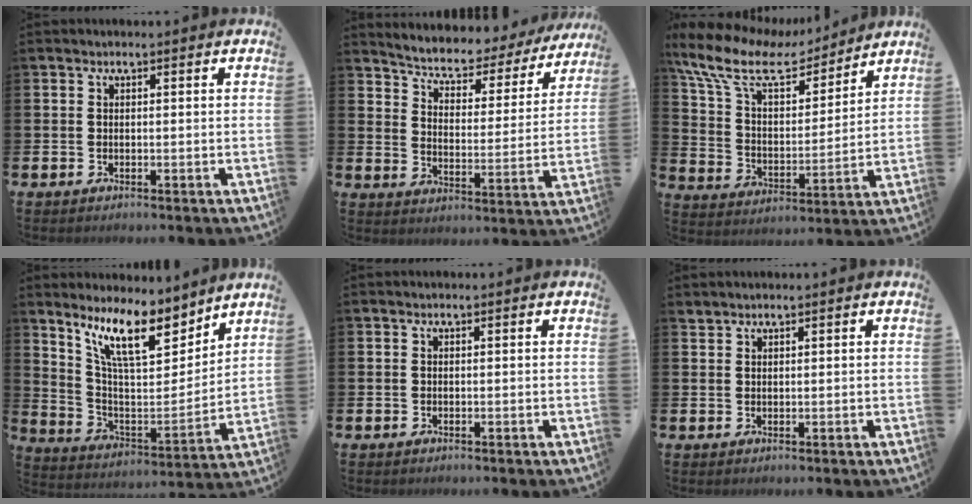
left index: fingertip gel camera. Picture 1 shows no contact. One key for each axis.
{"total": 5.2, "fx": 4.8, "fy": 1.7, "fz": 1.2, "tx": -0.057, "ty": -0.038, "tz": 0.075}
{"total": 10.9, "fx": 8.8, "fy": 4.3, "fz": 4.8, "tx": -0.131, "ty": -0.049, "tz": 0.151}
{"total": 12.1, "fx": 9.1, "fy": 3.5, "fz": 7.0, "tx": -0.159, "ty": -0.045, "tz": 0.160}
{"total": 0.0}
{"total": 1.1, "fx": 1.1, "fy": 0.2, "fz": -0.1, "tx": 0.001, "ty": 0.002, "tz": 0.020}